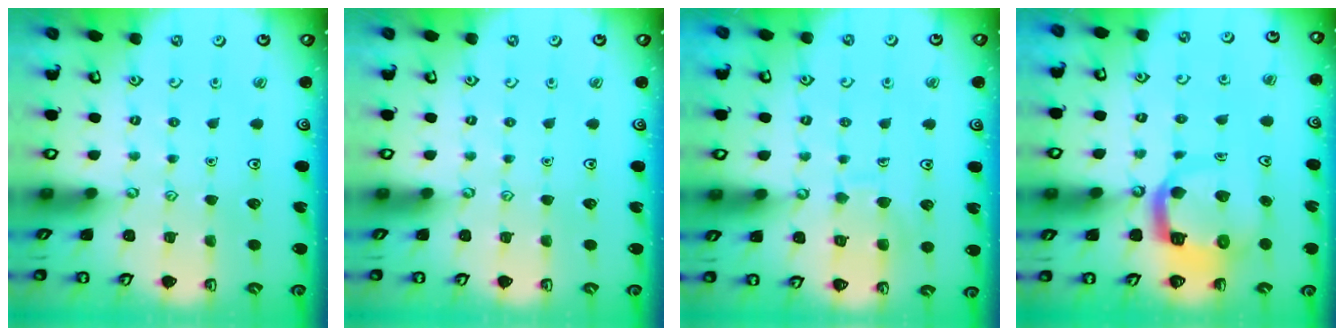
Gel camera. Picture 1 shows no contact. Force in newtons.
{"total": 0.0}
{"total": 8.6, "press": 8.6, "slide": 0.7}
{"total": 9.4, "press": 9.3, "slide": 1.3}